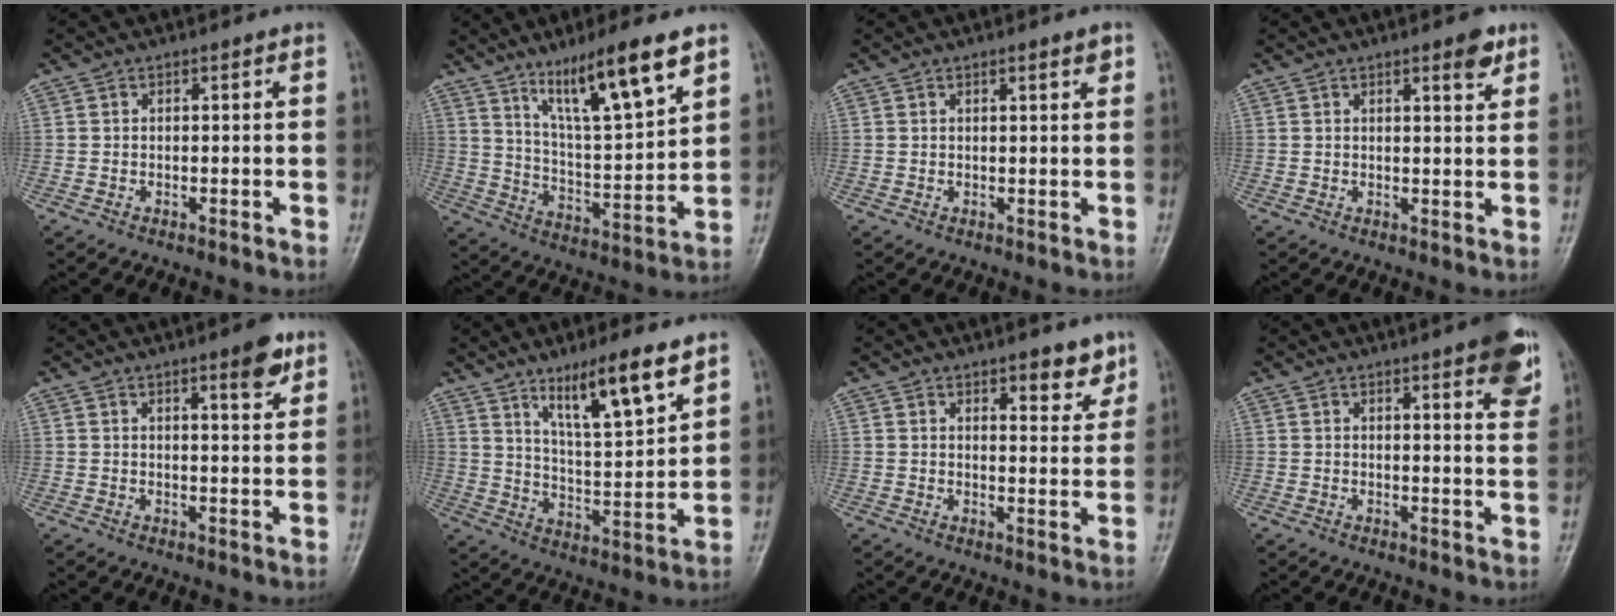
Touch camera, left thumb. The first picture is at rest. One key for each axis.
{"total": 15.5, "fx": 9.6, "fy": 2.5, "fz": 11.9, "tx": -0.194, "ty": -0.049, "tz": 0.178}
{"total": 1.8, "fx": 1.1, "fy": 0.3, "fz": 1.4, "tx": -0.019, "ty": -0.005, "tz": 0.016}
{"total": 3.6, "fx": 2.2, "fy": 0.9, "fz": 2.6, "tx": -0.029, "ty": -0.013, "tz": 0.029}
{"total": 5.1, "fx": 3.1, "fy": 1.2, "fz": 3.9, "tx": -0.046, "ty": -0.019, "tz": 0.042}
{"total": 13.1, "fx": 8.4, "fy": 2.3, "fz": 9.8, "tx": -0.156, "ty": -0.049, "tz": 0.151}
{"total": 6.1, "fx": 4.2, "fy": 2.4, "fz": 3.7, "tx": -0.025, "ty": -0.028, "tz": 0.054}
{"total": 9.2, "fx": 5.2, "fy": 1.9, "fz": 7.3, "tx": -0.071, "ty": -0.020, "tz": 0.059}